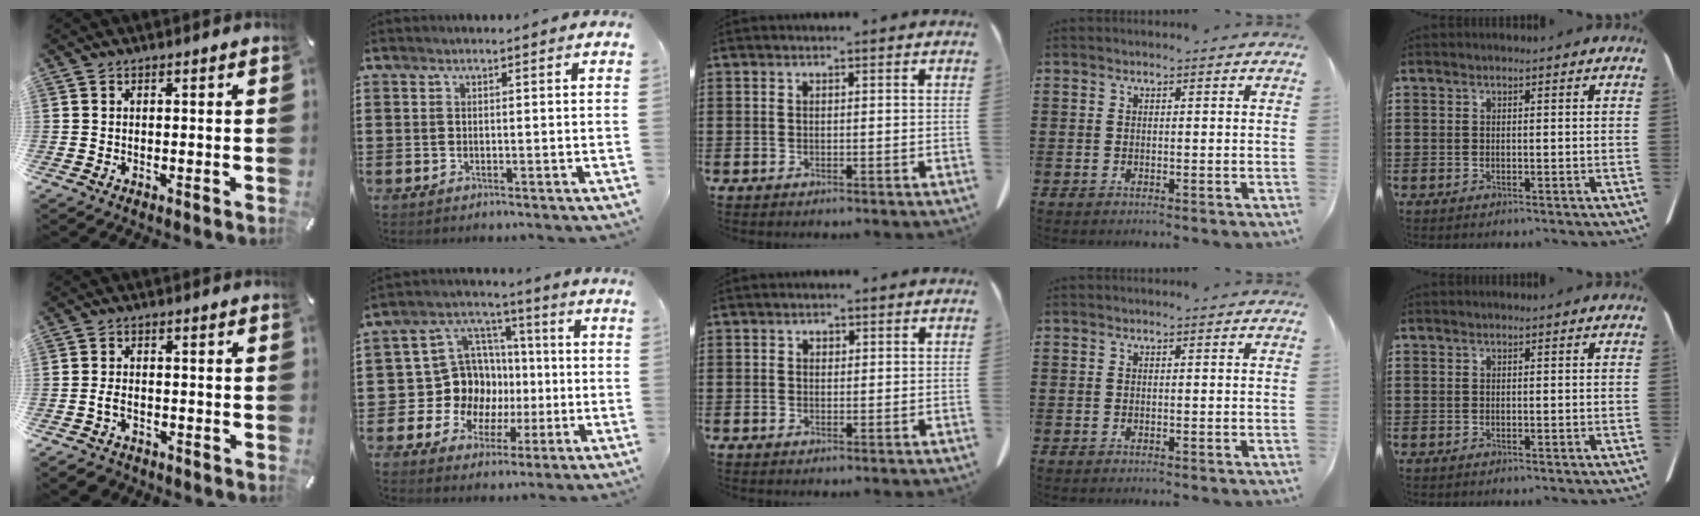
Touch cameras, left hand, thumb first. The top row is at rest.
{"thumb": {"total": 3.1, "force": [-1.6, 2.1, 1.6], "torque": [-0.036, 0.008, -0.033]}, "index": {"total": 11.3, "force": [-0.1, 10.9, 3.3], "torque": [-0.111, -0.006, 0.009]}, "middle": {"total": 0.7, "force": [0.4, 0.6, 0.3], "torque": [-0.007, 0.004, 0.007]}}